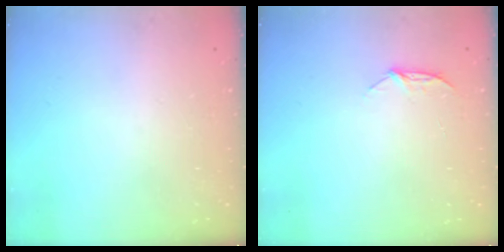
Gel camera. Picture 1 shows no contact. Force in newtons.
{"total": 5.9, "press": 5.8, "slide": 0.7}